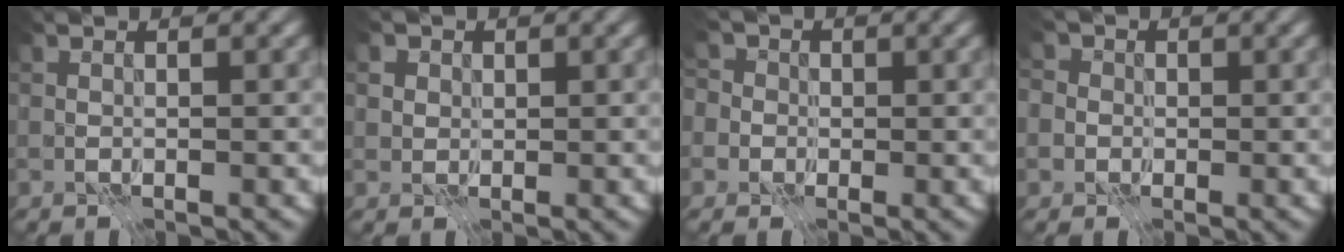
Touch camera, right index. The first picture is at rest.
{"total": 1.9, "force": [1.1, 1.4, 0.6], "torque": [-0.011, 0.002, 0.017]}
{"total": 7.1, "force": [2.4, 5.8, 3.3], "torque": [-0.045, 0.035, -0.012]}
{"total": 6.0, "force": [1.6, 5.3, 2.4], "torque": [-0.033, 0.034, -0.018]}